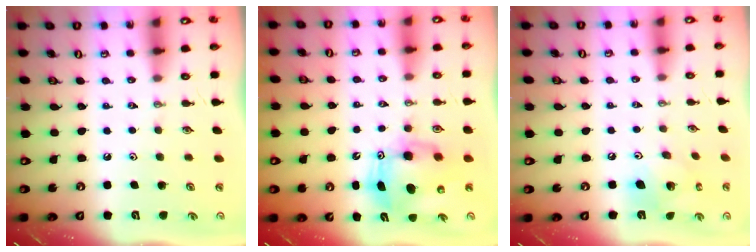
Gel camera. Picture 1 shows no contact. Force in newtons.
{"total": 9.3, "press": 9.1, "slide": 2.0}
{"total": 12.5, "press": 12.4, "slide": 1.4}